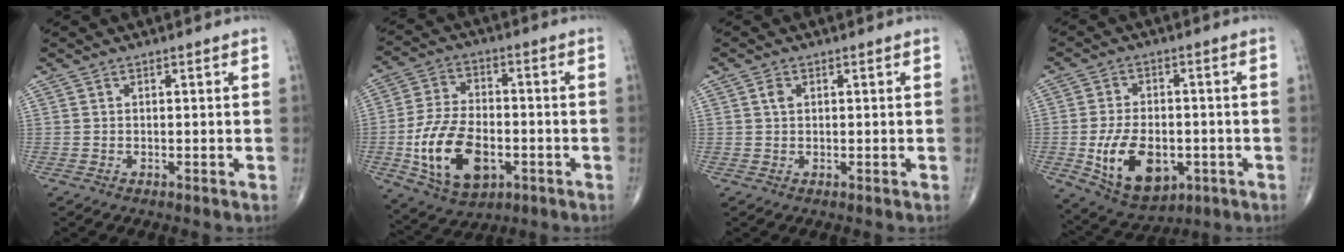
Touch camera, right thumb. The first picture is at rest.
{"total": 16.1, "force": [-4.2, 9.6, 12.2], "torque": [-0.214, 0.010, -0.068]}
{"total": 1.5, "force": [0.4, 1.1, 1.0], "torque": [-0.016, 0.002, 0.008]}
{"total": 14.2, "force": [-3.6, 8.7, 10.5], "torque": [-0.161, 0.004, -0.043]}